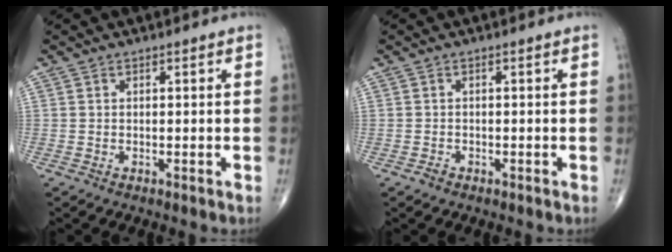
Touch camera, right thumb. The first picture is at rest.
{"total": 0.9, "force": [-0.6, 0.6, 0.2], "torque": [-0.002, 0.003, -0.014]}